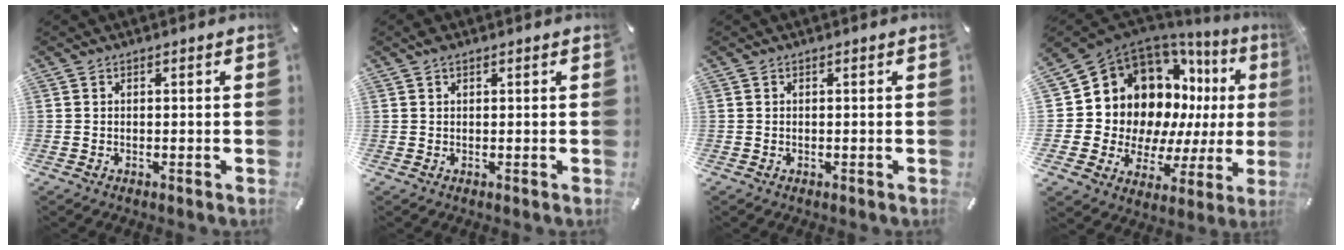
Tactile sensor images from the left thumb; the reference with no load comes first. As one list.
[{"total": 1.2, "force": [0.7, 0.7, 0.6], "torque": [-0.014, 0.001, 0.013]}, {"total": 0.0}, {"total": 16.2, "force": [6.4, 12.4, 8.1], "torque": [-0.130, -0.086, 0.135]}]